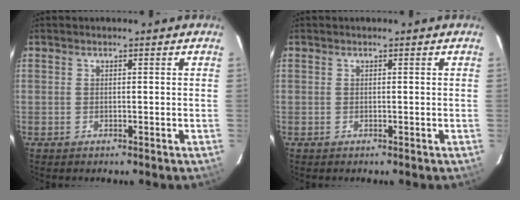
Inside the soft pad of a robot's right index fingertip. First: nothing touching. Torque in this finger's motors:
{"motor_torque": [0.00, 0.00, 0.01, 0.01]}